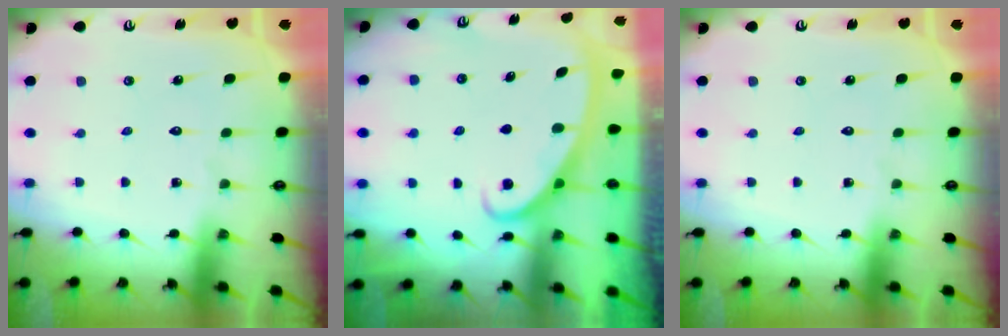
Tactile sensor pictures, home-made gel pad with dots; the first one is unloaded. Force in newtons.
{"total": 2.8, "press": 2.8, "slide": 0.4}
{"total": 0.0}